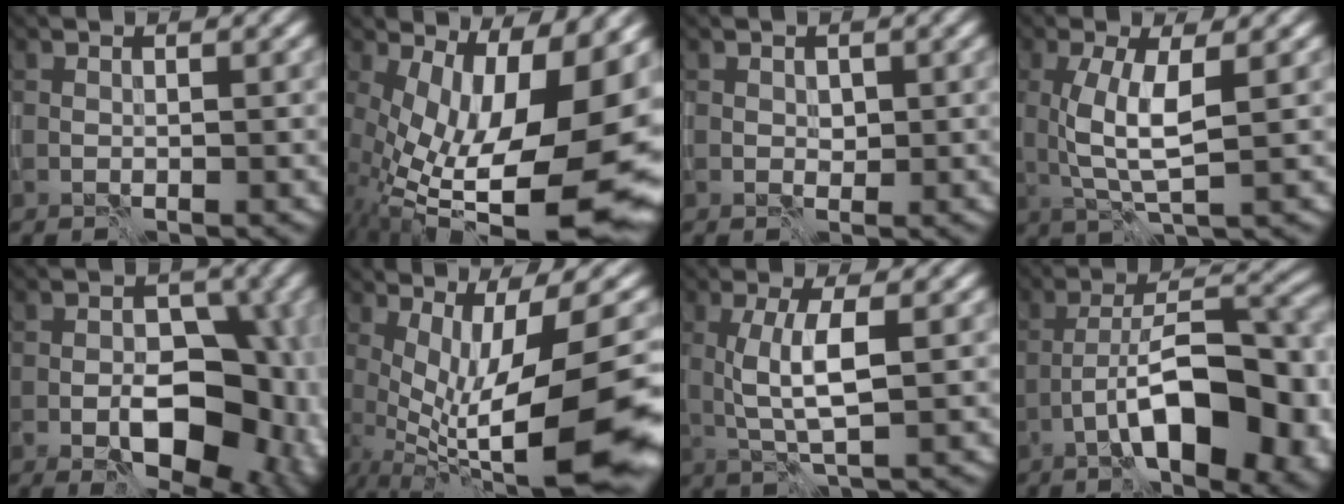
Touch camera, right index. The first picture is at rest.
{"total": 17.0, "force": [-0.6, 7.2, 15.4], "torque": [-0.220, -0.032, 0.015]}
{"total": 1.0, "force": [0.1, 0.9, 0.4], "torque": [-0.006, -0.003, 0.003]}
{"total": 4.6, "force": [0.3, 1.3, 4.4], "torque": [-0.096, -0.004, 0.010]}
{"total": 11.0, "force": [-3.0, 6.2, 8.6], "torque": [-0.089, -0.002, -0.050]}
{"total": 13.5, "force": [-2.6, 3.5, 12.8], "torque": [-0.200, -0.020, -0.030]}
{"total": 4.1, "force": [0.2, 0.9, 3.9], "torque": [-0.081, 0.002, 0.004]}
{"total": 11.3, "force": [-4.9, 3.7, 9.5], "torque": [-0.139, 0.015, -0.076]}